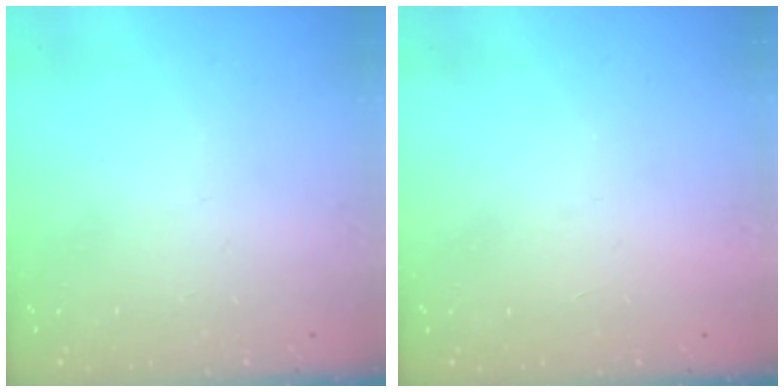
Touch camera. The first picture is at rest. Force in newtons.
{"total": 1.6, "press": 1.6, "slide": 0.1}